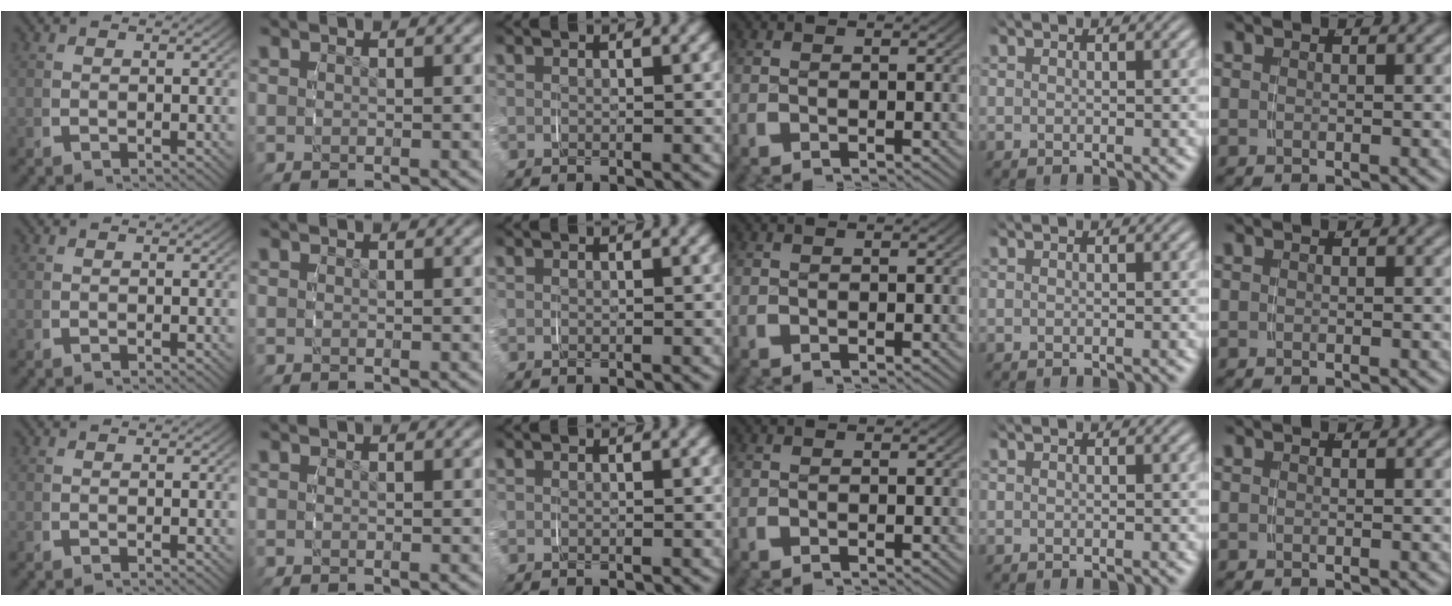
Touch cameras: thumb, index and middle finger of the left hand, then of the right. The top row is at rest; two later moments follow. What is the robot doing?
{"motion": "grasp_and_lifting", "object": "jewelry box"}